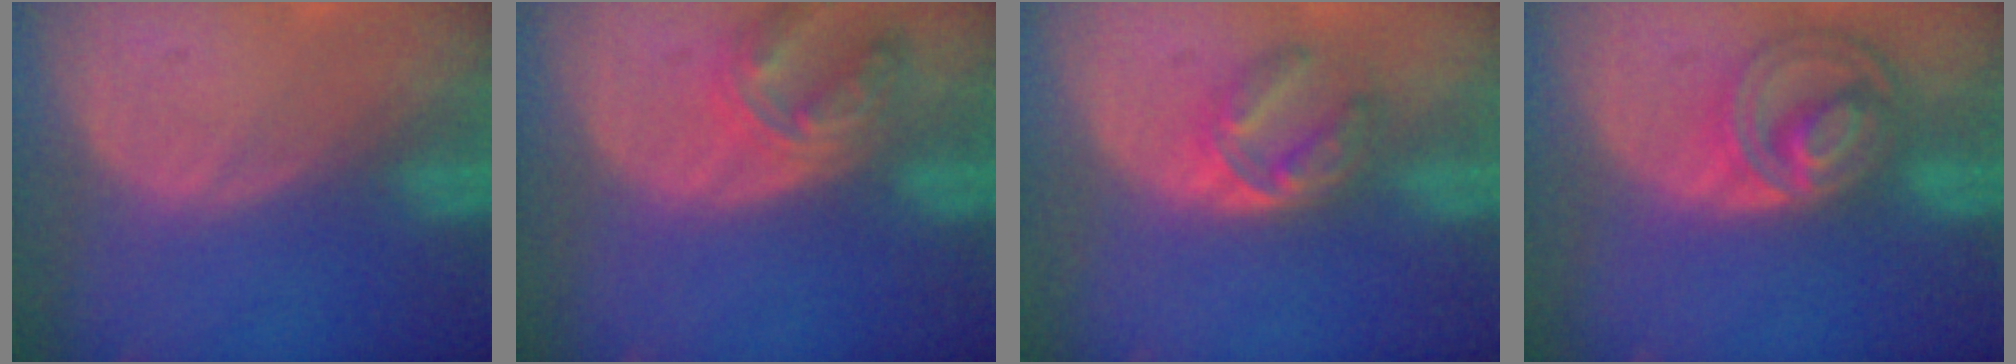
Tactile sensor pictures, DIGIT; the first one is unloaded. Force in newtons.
{"total": 7.3, "press": 6.5, "slide": 3.4}
{"total": 5.3, "press": 5.1, "slide": 1.3}
{"total": 8.5, "press": 7.3, "slide": 4.4}